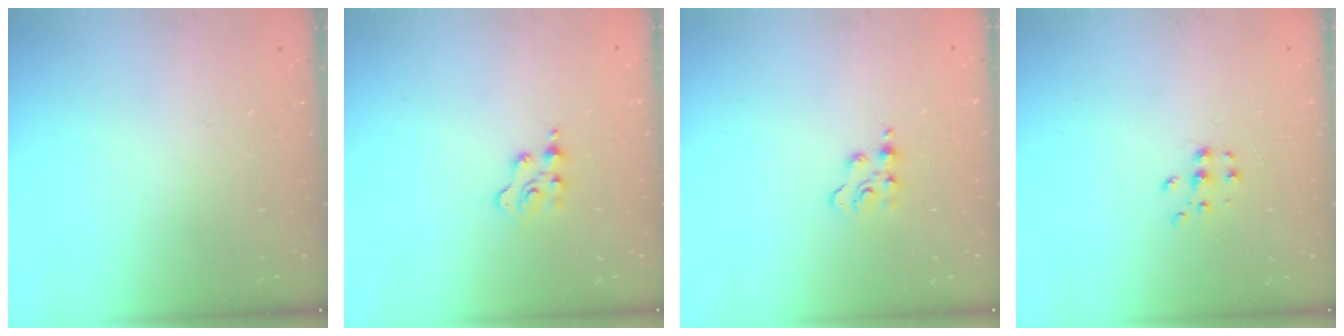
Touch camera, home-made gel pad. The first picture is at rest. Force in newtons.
{"total": 2.4, "press": 2.4, "slide": 0.4}
{"total": 3.7, "press": 3.6, "slide": 0.5}
{"total": 5.6, "press": 5.6, "slide": 0.5}